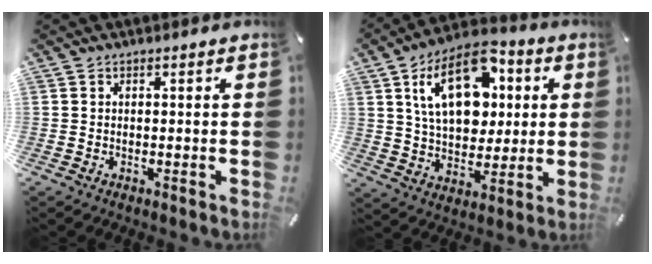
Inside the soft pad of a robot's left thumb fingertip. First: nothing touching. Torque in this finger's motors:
{"motor_torque": [0.91, 0.65, 0.88, -0.63, 0.61]}